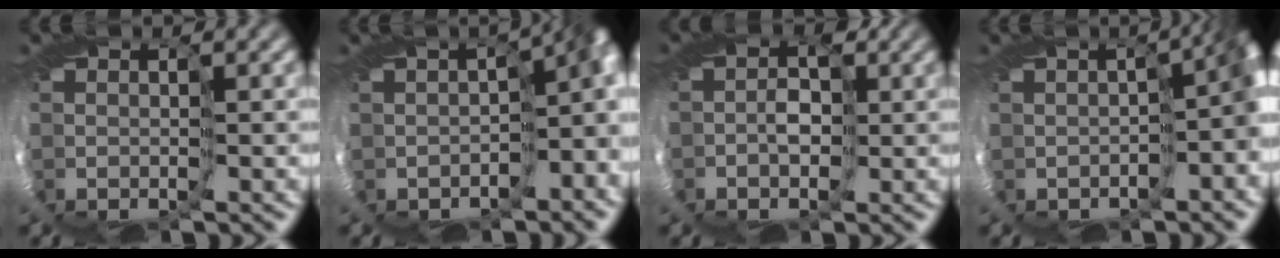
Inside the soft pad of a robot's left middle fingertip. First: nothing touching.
{"total": 8.8, "force": [-1.7, 4.9, 7.2], "torque": [-0.059, -0.023, -0.009]}
{"total": 2.3, "force": [-0.5, 1.9, 1.1], "torque": [-0.010, 0.001, -0.006]}
{"total": 7.0, "force": [-1.0, 2.8, 6.3], "torque": [-0.078, -0.026, -0.010]}